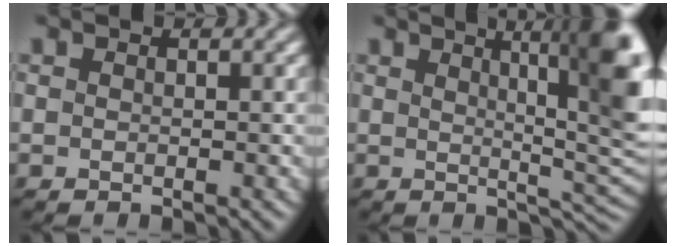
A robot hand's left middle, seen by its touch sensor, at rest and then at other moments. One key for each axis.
{"total": 10.5, "fx": 3.1, "fy": 2.4, "fz": 9.8, "tx": -0.102, "ty": 0.014, "tz": 0.036}